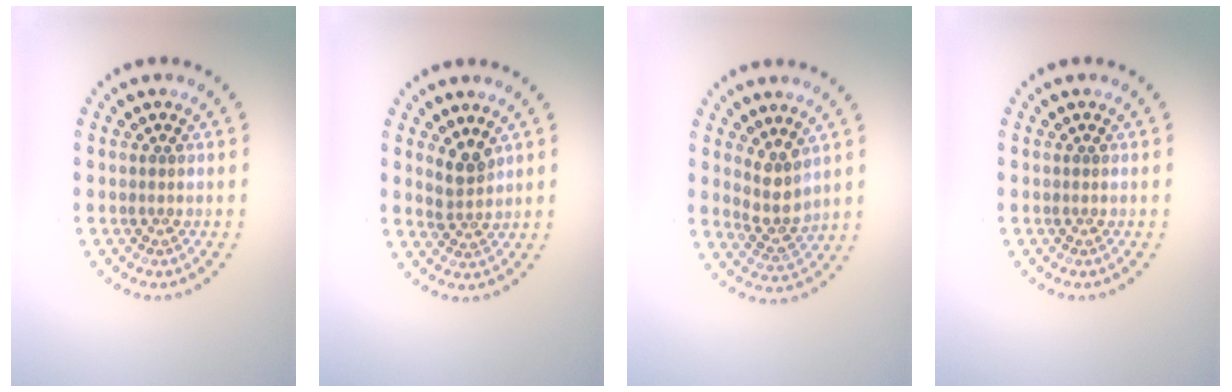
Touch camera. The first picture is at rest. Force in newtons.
{"total": 2.3, "press": 1.8, "slide": 1.4}
{"total": 2.7, "press": 2.2, "slide": 1.6}
{"total": 0.0}